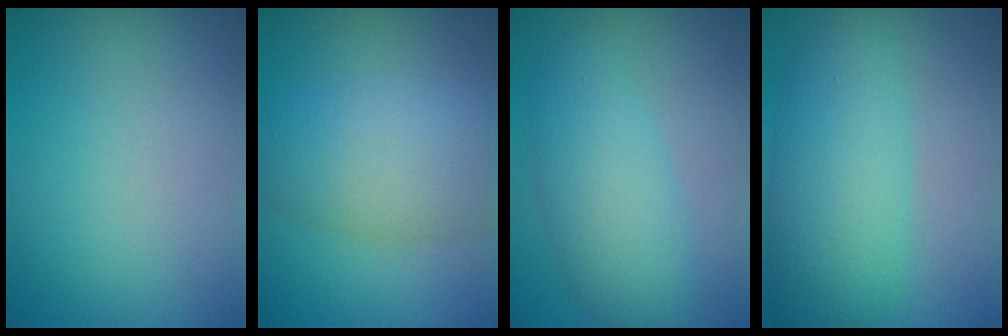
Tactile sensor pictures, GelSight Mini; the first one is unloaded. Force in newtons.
{"total": 7.1, "press": 7.1, "slide": 0.1}
{"total": 4.9, "press": 4.9, "slide": 0.1}
{"total": 6.4, "press": 6.4, "slide": 0.1}